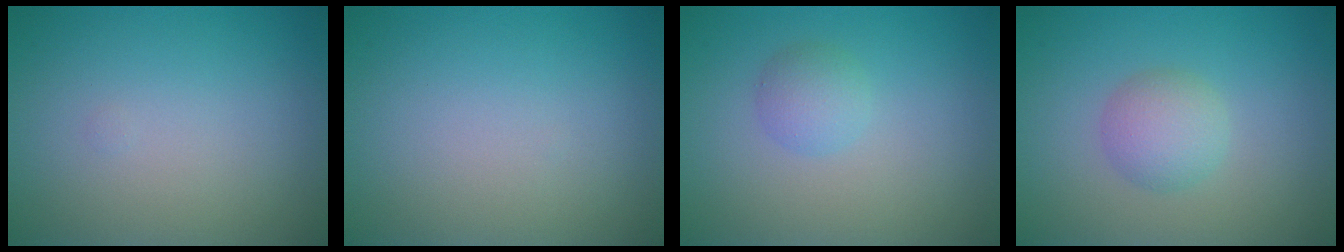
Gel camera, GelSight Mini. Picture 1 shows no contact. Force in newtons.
{"total": 0.0}
{"total": 1.9, "press": 1.9, "slide": 0.1}
{"total": 2.7, "press": 2.7, "slide": 0.1}